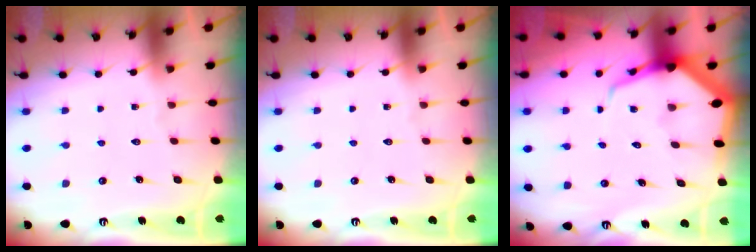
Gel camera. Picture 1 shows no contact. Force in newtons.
{"total": 0.0}
{"total": 7.2, "press": 7.1, "slide": 0.8}